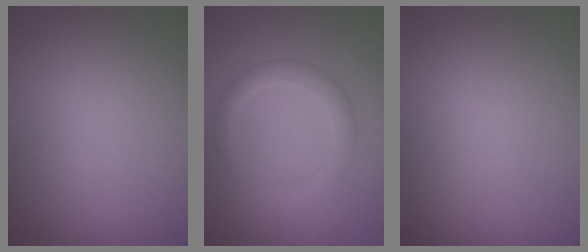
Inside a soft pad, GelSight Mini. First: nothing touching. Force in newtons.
{"total": 2.7, "press": 2.6, "slide": 0.3}
{"total": 0.0}